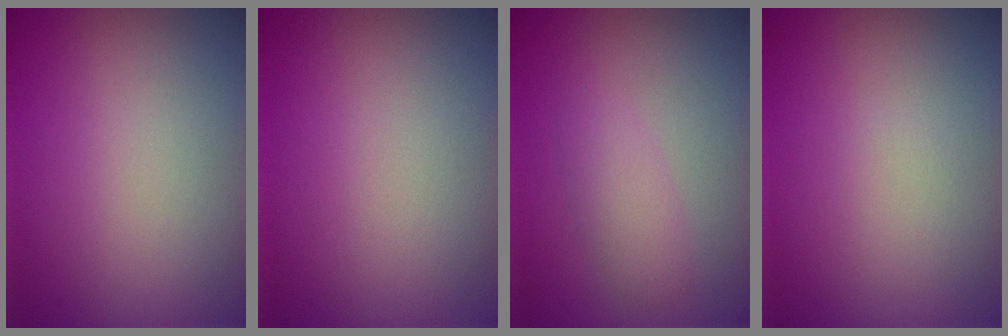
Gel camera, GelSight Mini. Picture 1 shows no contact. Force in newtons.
{"total": 0.0}
{"total": 2.0, "press": 2.0, "slide": 0.1}
{"total": 0.0}